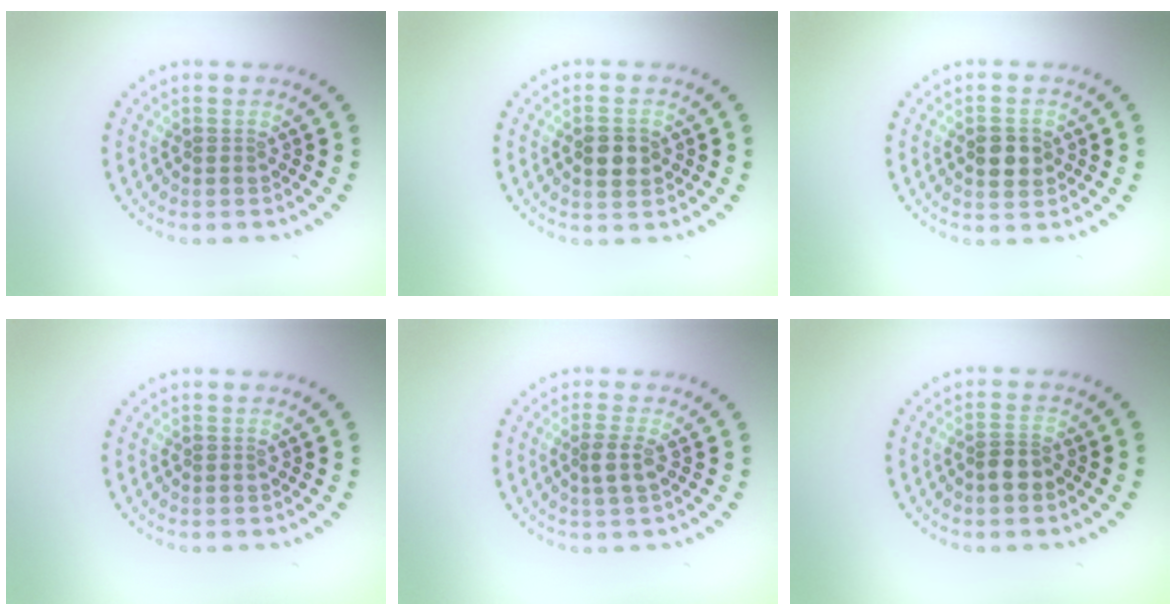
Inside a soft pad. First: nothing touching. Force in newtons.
{"total": 3.0, "press": 3.0, "slide": 0.1}
{"total": 2.7, "press": 2.7, "slide": 0.0}
{"total": 0.0}
{"total": 1.8, "press": 1.5, "slide": 1.0}
{"total": 2.0, "press": 1.7, "slide": 0.9}